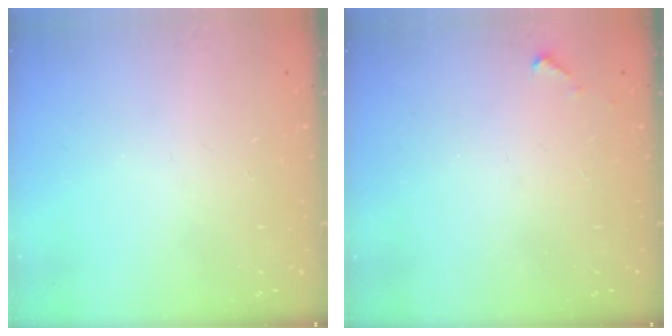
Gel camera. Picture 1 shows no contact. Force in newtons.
{"total": 2.8, "press": 2.8, "slide": 0.1}